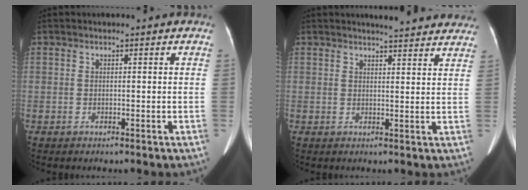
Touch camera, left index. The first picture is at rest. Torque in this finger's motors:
{"motor_torque": [0.10, -0.16, 0.02, 0.00]}